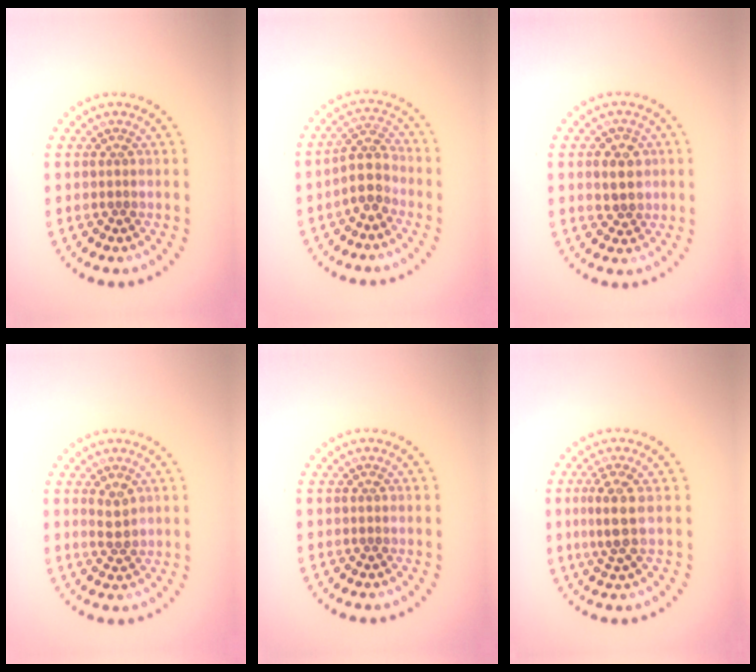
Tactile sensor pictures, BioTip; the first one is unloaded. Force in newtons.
{"total": 2.8, "press": 2.3, "slide": 1.6}
{"total": 2.8, "press": 2.7, "slide": 0.6}
{"total": 1.8, "press": 1.8, "slide": 0.5}
{"total": 0.0}
{"total": 2.9, "press": 2.7, "slide": 1.2}